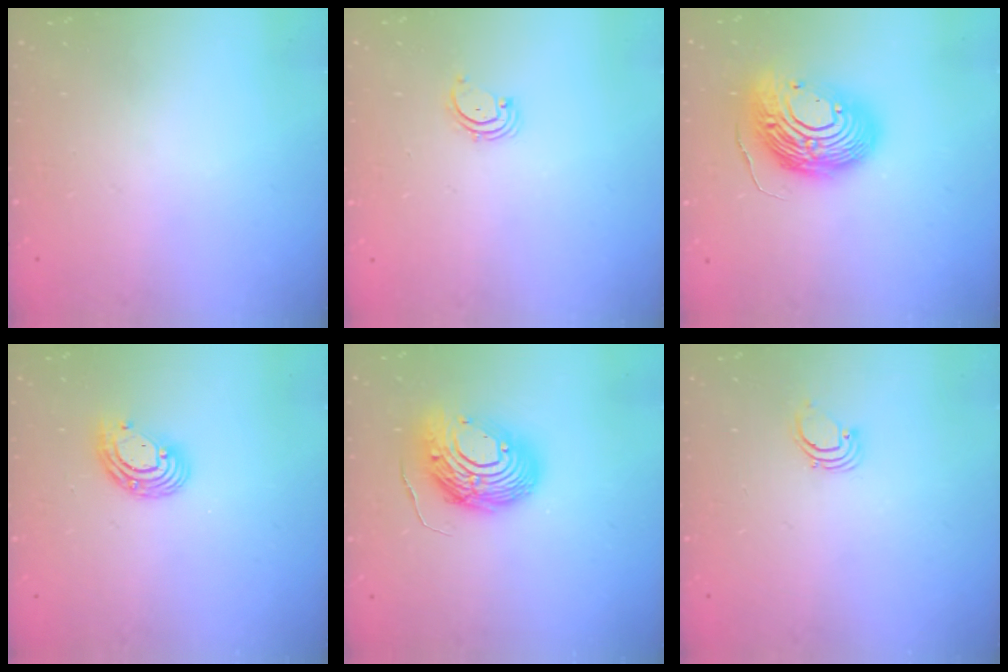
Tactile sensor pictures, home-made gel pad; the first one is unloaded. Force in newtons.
{"total": 1.7, "press": 1.6, "slide": 0.2}
{"total": 17.4, "press": 17.3, "slide": 1.8}
{"total": 8.4, "press": 8.3, "slide": 1.1}
{"total": 14.7, "press": 14.6, "slide": 1.4}
{"total": 1.9, "press": 1.9, "slide": 0.1}